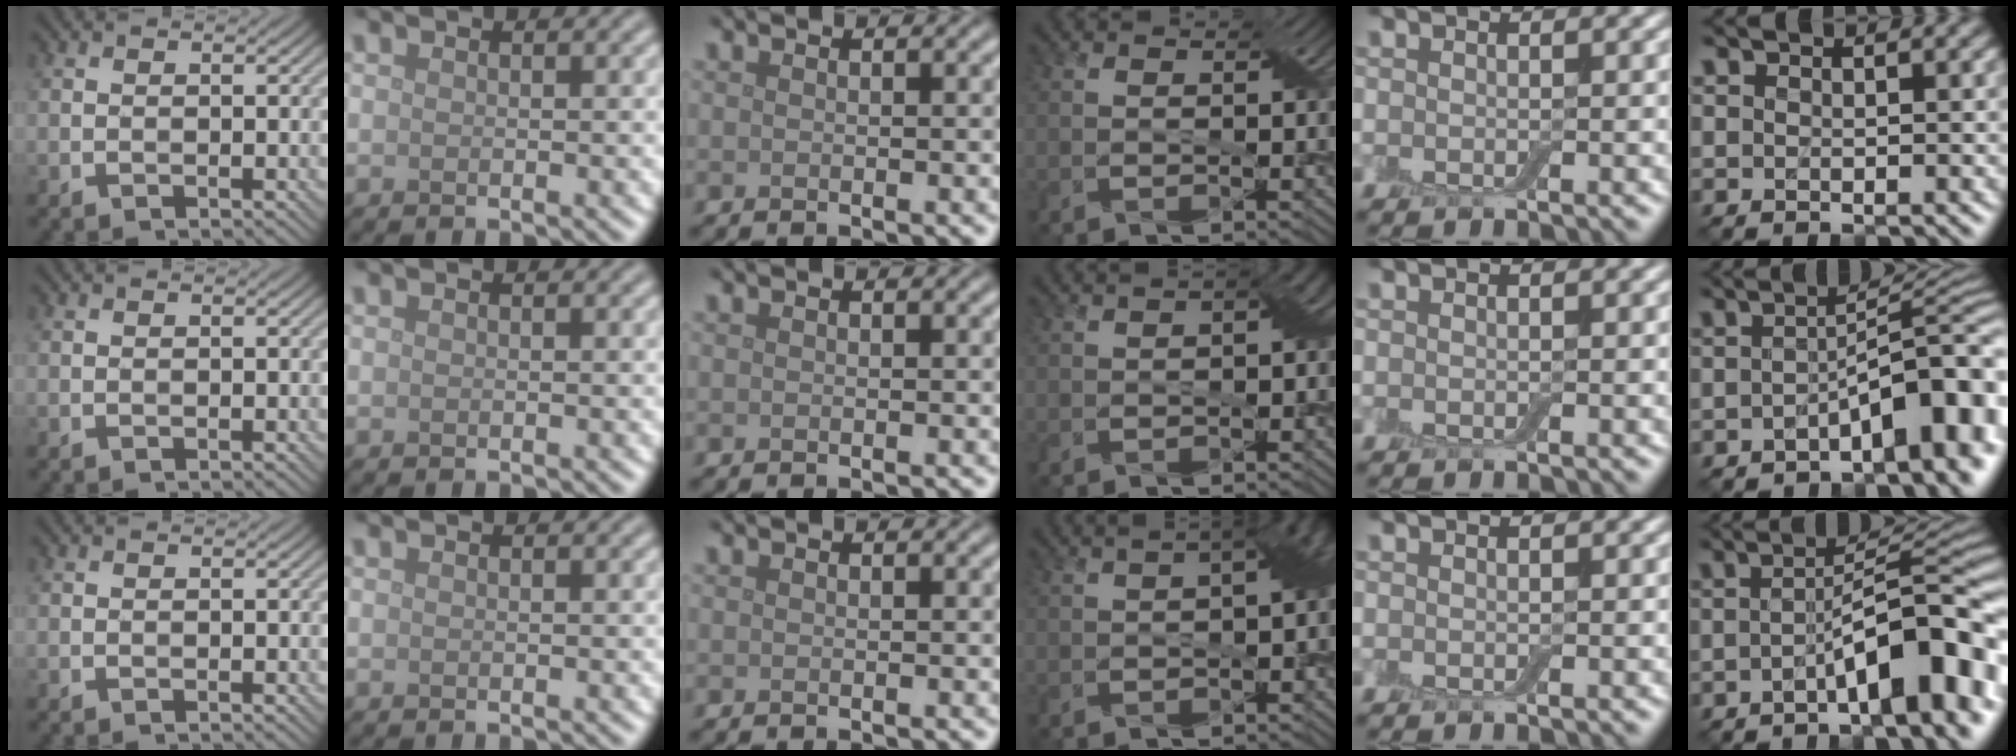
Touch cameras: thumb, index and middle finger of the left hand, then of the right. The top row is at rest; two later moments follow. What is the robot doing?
{"motion": "pour", "object": "bottle"}